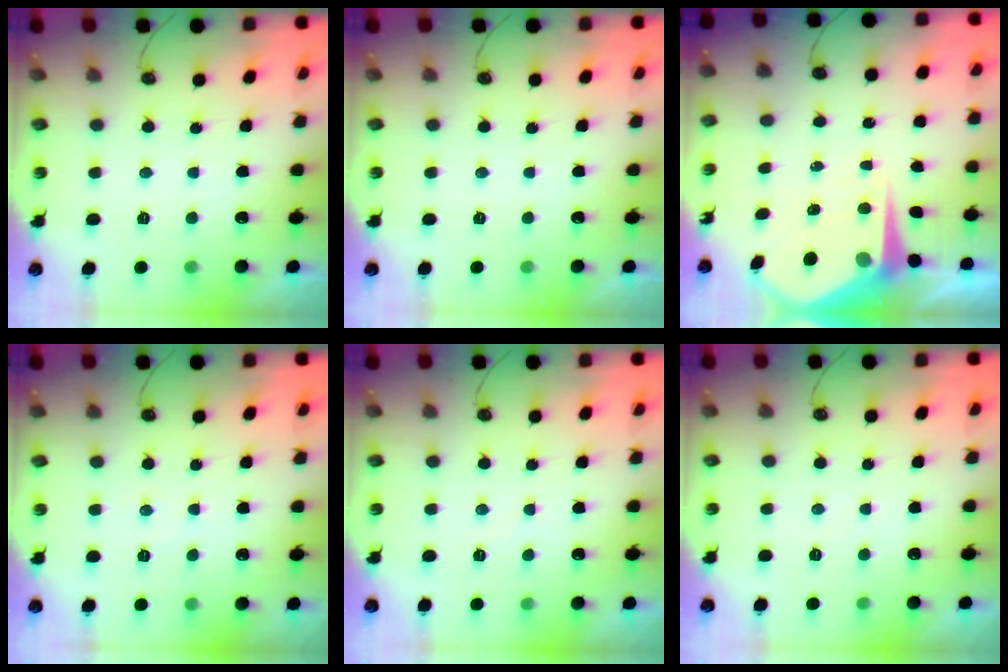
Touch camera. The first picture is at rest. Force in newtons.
{"total": 0.0}
{"total": 8.3, "press": 8.2, "slide": 0.8}
{"total": 2.9, "press": 2.9, "slide": 0.5}
{"total": 1.8, "press": 1.8, "slide": 0.4}
{"total": 2.5, "press": 2.5, "slide": 0.4}